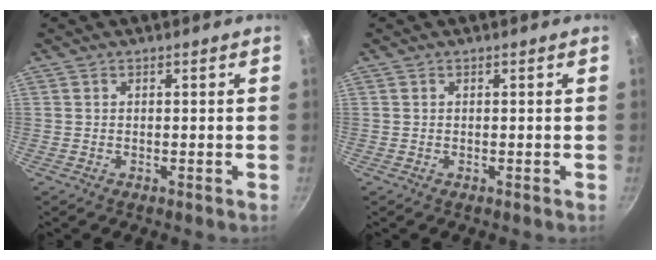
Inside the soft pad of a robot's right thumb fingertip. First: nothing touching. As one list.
[{"total": 0.0}]